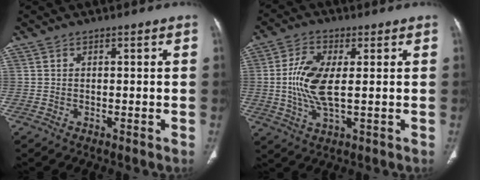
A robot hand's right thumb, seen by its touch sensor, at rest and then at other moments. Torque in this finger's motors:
{"motor_torque": [-0.51, 0.89, 0.84, 0.51, 0.18]}